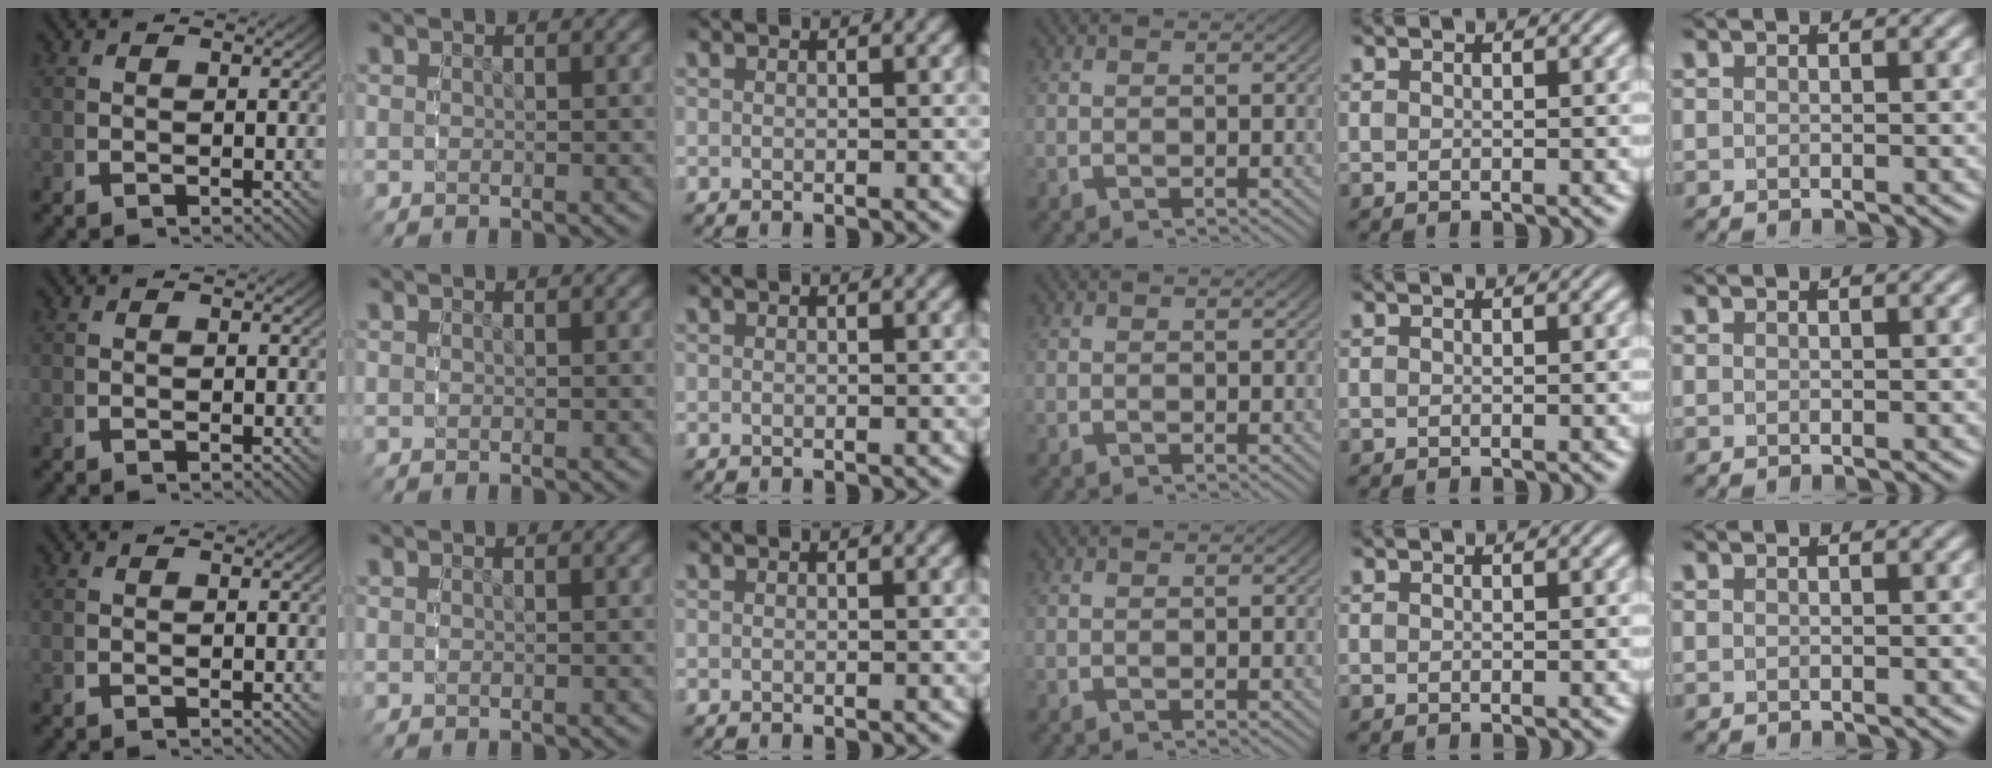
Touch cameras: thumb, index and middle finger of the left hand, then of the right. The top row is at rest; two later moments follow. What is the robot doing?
{"motion": "reach", "object": "toothpaste"}